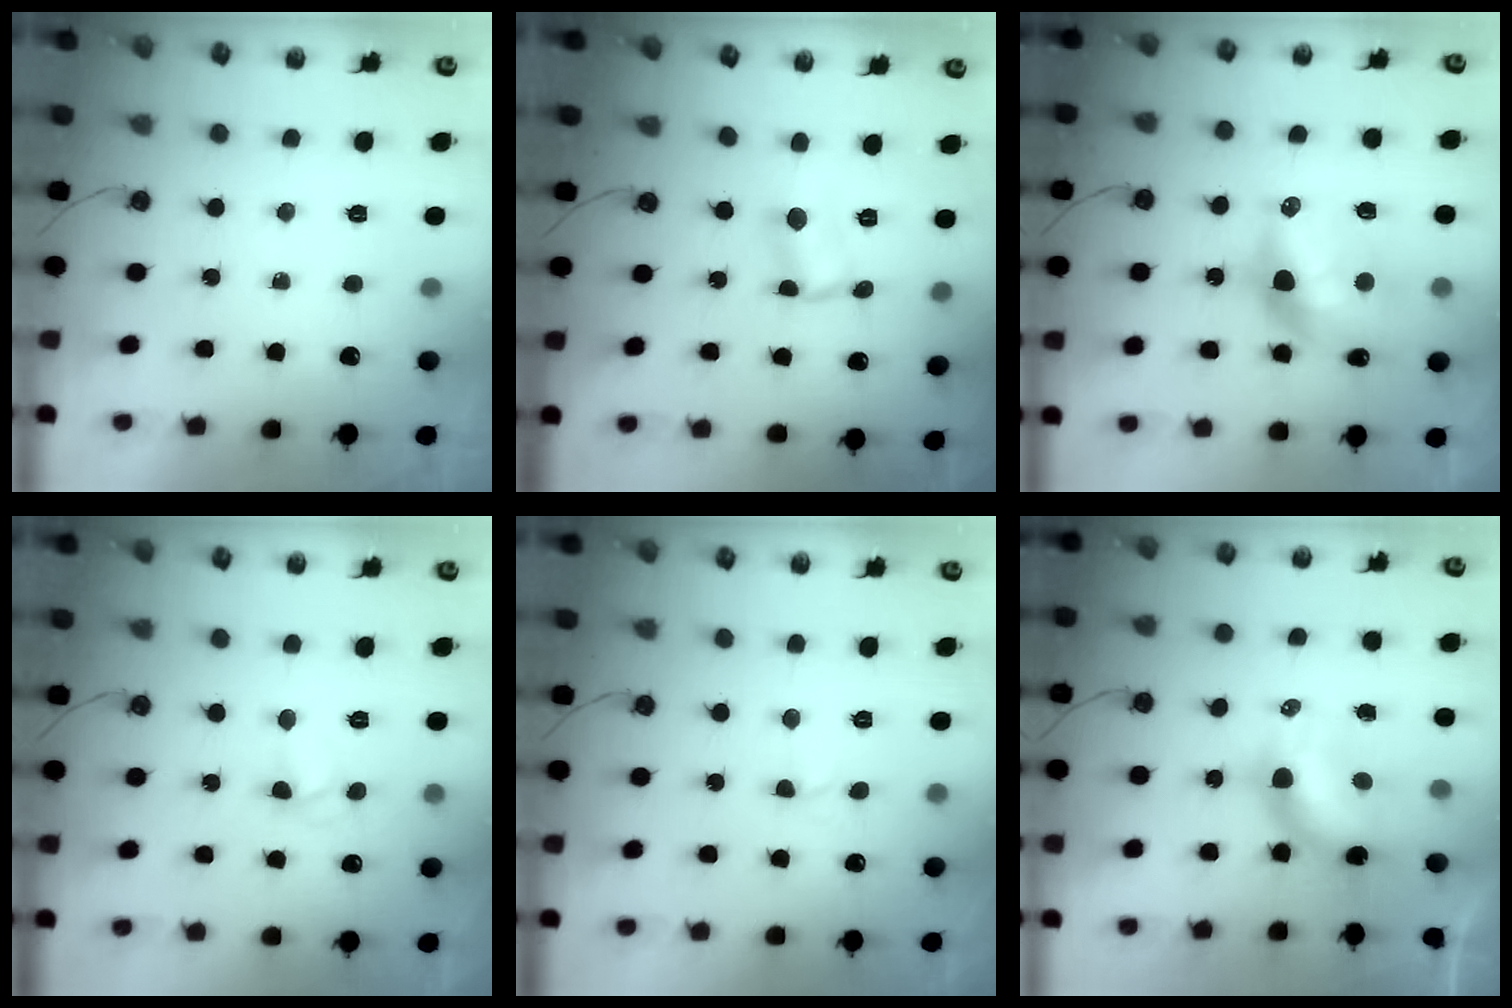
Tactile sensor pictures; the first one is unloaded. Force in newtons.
{"total": 2.9, "press": 1.4, "slide": 2.5}
{"total": 13.7, "press": 13.6, "slide": 1.0}
{"total": 4.7, "press": 4.6, "slide": 0.5}
{"total": 2.6, "press": 2.5, "slide": 0.5}
{"total": 6.7, "press": 6.7, "slide": 0.7}